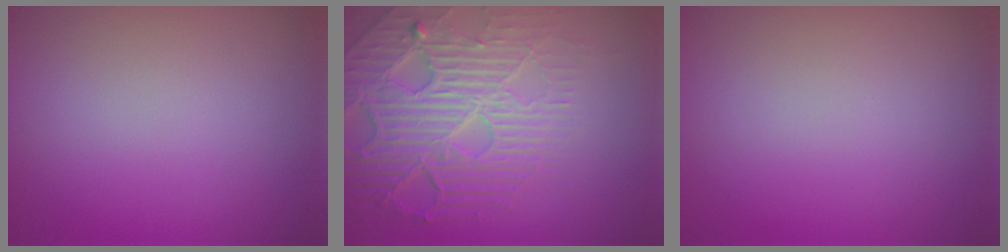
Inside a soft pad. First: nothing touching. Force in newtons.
{"total": 8.0, "press": 5.6, "slide": 5.7}
{"total": 0.0}